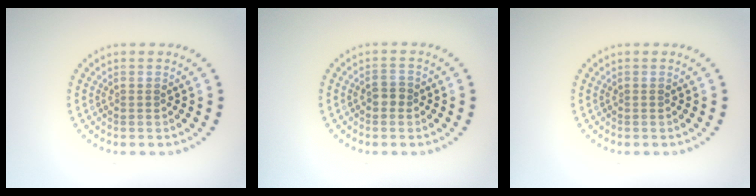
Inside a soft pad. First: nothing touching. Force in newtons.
{"total": 1.3, "press": 1.3, "slide": 0.3}
{"total": 0.0}